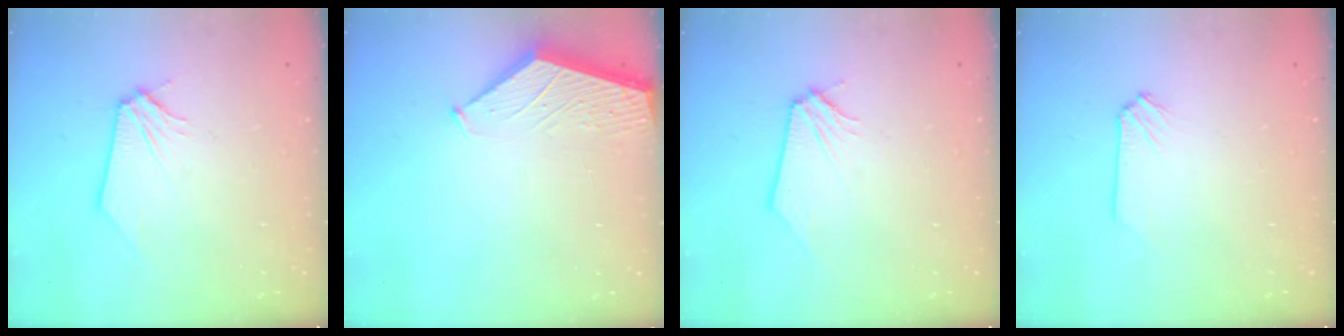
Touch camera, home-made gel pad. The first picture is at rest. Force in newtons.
{"total": 2.4, "press": 2.4, "slide": 0.3}
{"total": 0.0}
{"total": 0.0}